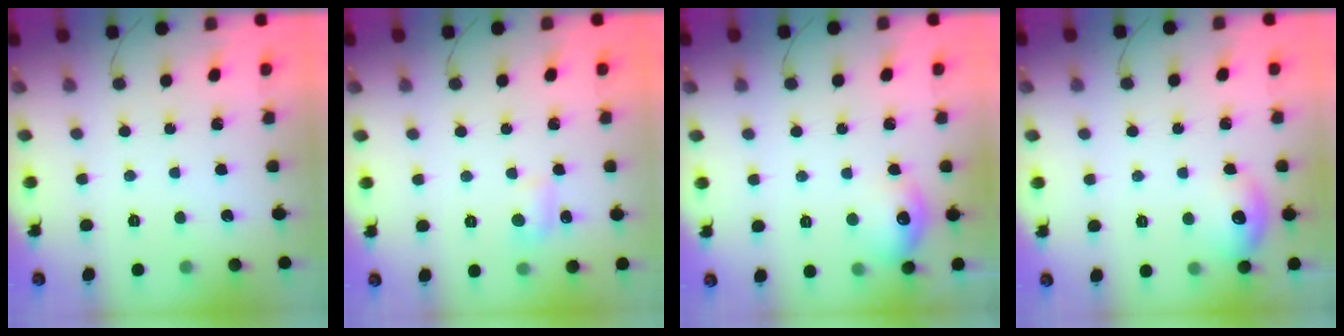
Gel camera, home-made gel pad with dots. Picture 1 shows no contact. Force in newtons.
{"total": 6.8, "press": 6.6, "slide": 1.7}
{"total": 10.9, "press": 10.8, "slide": 0.5}
{"total": 8.5, "press": 8.4, "slide": 1.7}